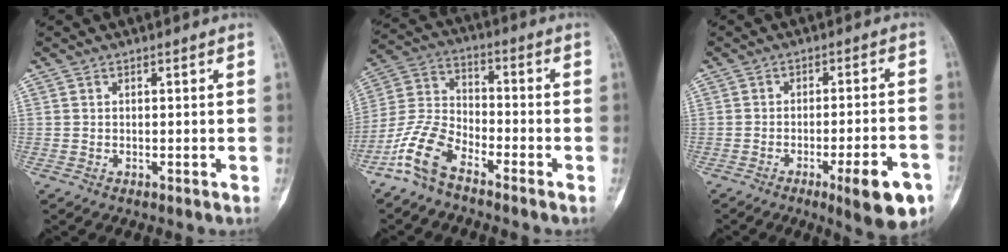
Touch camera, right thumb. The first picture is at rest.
{"total": 9.8, "force": [-6.8, 4.3, 5.5], "torque": [-0.125, 0.043, -0.148]}
{"total": 11.0, "force": [-5.4, 2.3, 9.4], "torque": [-0.120, 0.020, -0.067]}